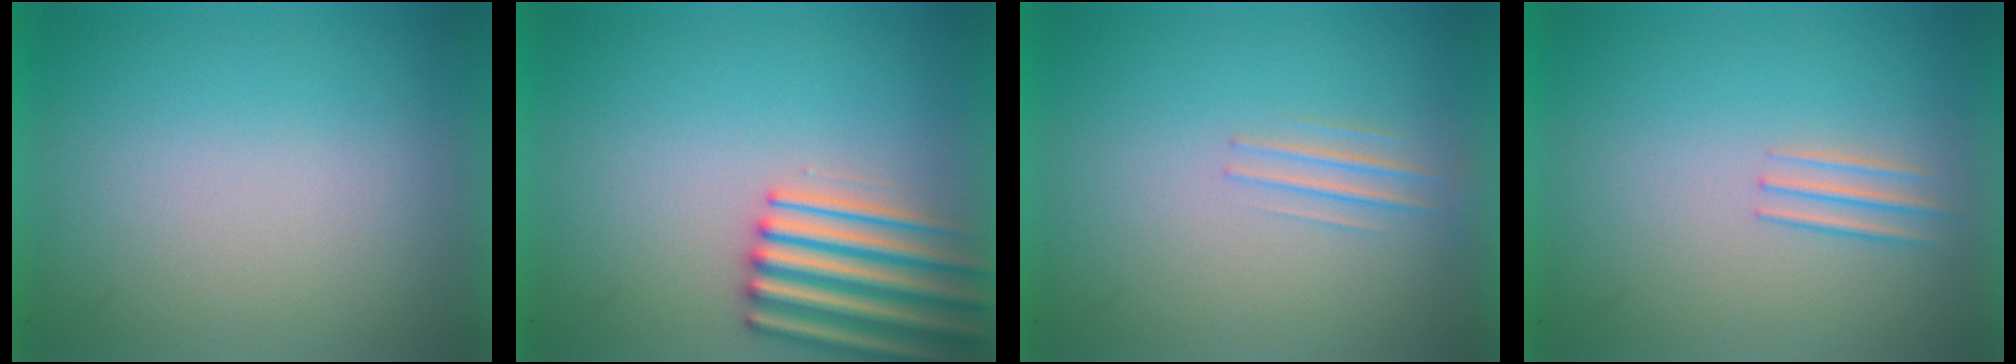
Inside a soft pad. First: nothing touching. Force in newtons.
{"total": 5.0}
{"total": 1.3}
{"total": 1.8}